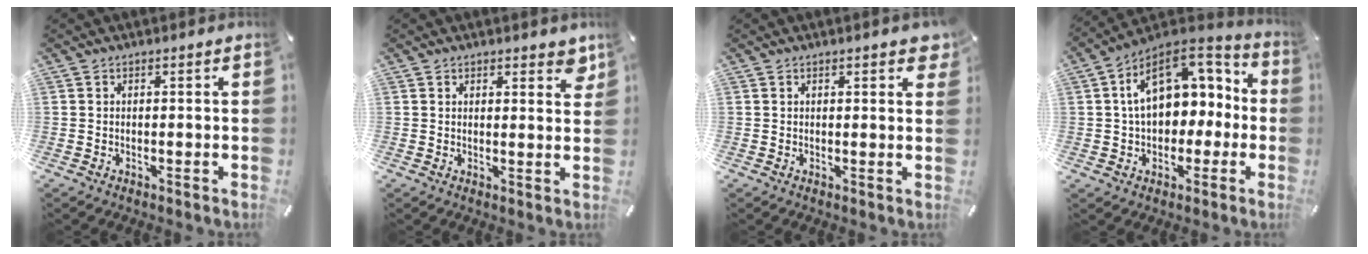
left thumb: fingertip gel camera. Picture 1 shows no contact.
{"total": 3.5, "force": [2.5, 1.7, 1.8], "torque": [-0.017, -0.009, 0.040]}
{"total": 2.3, "force": [1.4, 0.7, 1.6], "torque": [-0.020, -0.003, 0.021]}
{"total": 15.9, "force": [3.3, 11.5, 10.4], "torque": [-0.158, -0.006, 0.064]}